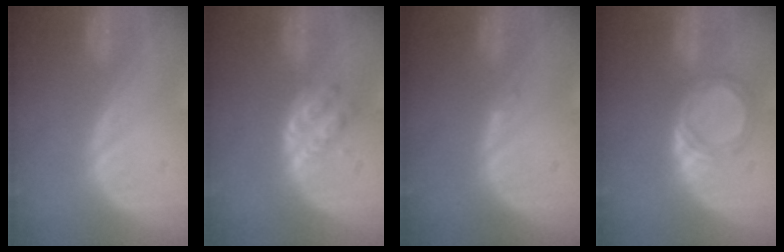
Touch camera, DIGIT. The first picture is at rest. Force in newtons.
{"total": 4.9, "press": 4.3, "slide": 2.3}
{"total": 0.6, "press": 0.5, "slide": 0.3}
{"total": 4.8, "press": 4.8, "slide": 0.5}